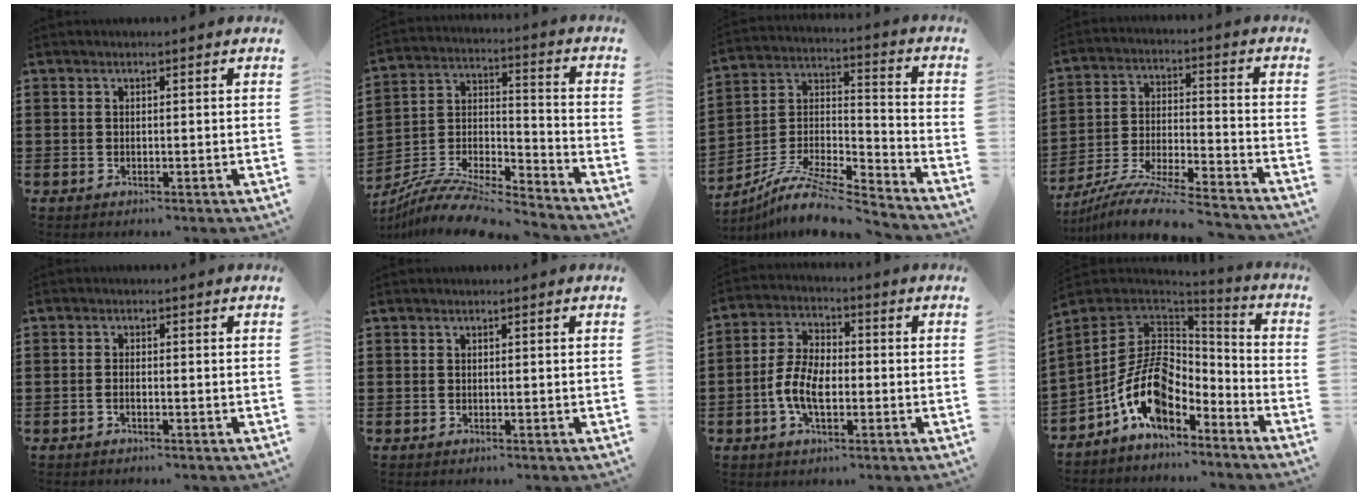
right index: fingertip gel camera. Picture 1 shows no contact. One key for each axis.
{"total": 9.9, "fx": -9.3, "fy": 1.6, "fz": 3.1, "tx": -0.063, "ty": 0.012, "tz": -0.188}
{"total": 10.7, "fx": -9.2, "fy": 2.2, "fz": 5.0, "tx": -0.102, "ty": 0.013, "tz": -0.186}
{"total": 9.1, "fx": -8.5, "fy": -0.2, "fz": 3.2, "tx": -0.062, "ty": -0.004, "tz": -0.173}
{"total": 0.9, "fx": -0.6, "fy": -0.1, "fz": 0.7, "tx": -0.016, "ty": -0.009, "tz": -0.008}
{"total": 0.0}
{"total": 6.9, "fx": -1.8, "fy": 3.7, "fz": 5.6, "tx": -0.130, "ty": 0.002, "tz": -0.041}
{"total": 12.7, "fx": -4.6, "fy": 7.7, "fz": 9.0, "tx": -0.211, "ty": 0.007, "tz": -0.093}